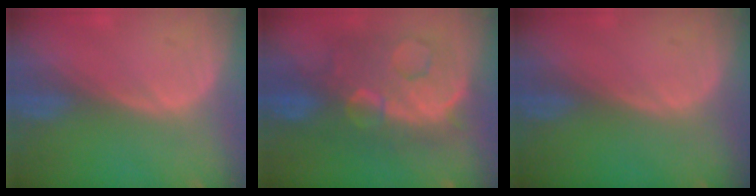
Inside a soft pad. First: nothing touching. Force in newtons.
{"total": 12.1, "press": 12.0, "slide": 1.4}
{"total": 0.0}